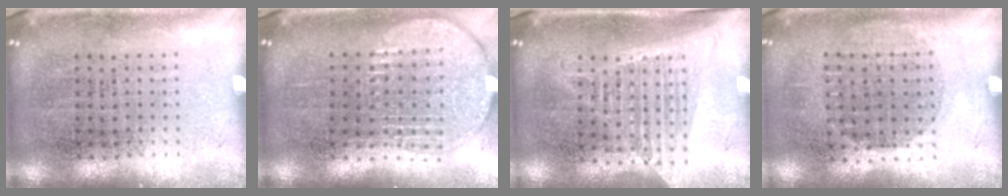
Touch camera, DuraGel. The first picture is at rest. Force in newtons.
{"total": 2.0, "press": 1.7, "slide": 1.1}
{"total": 1.3, "press": 1.2, "slide": 0.5}
{"total": 1.0, "press": 0.8, "slide": 0.5}